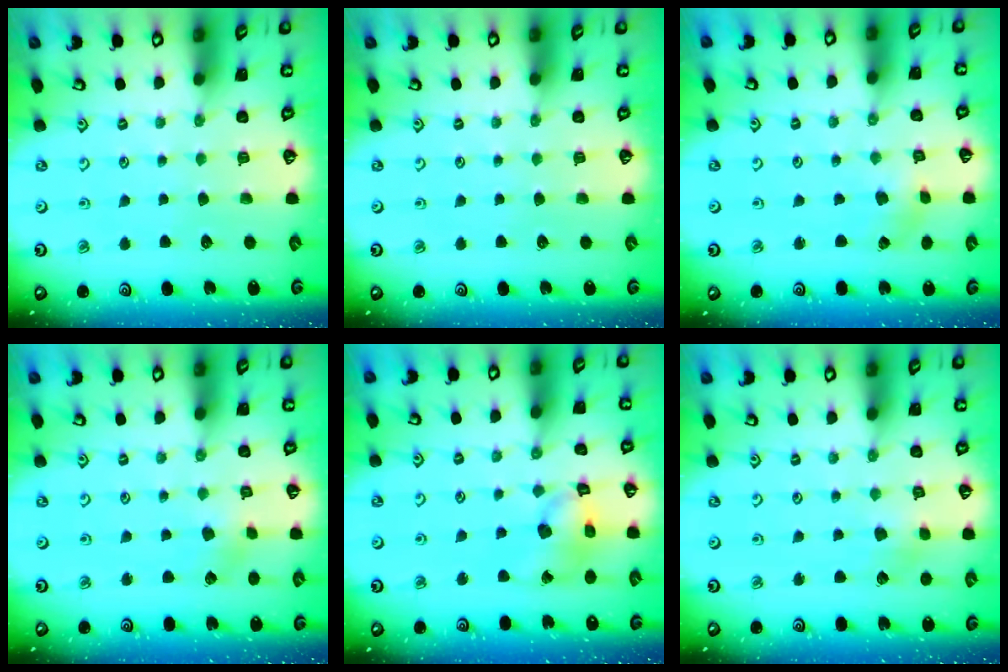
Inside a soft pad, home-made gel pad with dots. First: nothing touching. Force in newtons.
{"total": 0.0}
{"total": 1.2, "press": 1.2, "slide": 0.2}
{"total": 2.3, "press": 2.1, "slide": 0.7}
{"total": 11.8, "press": 11.7, "slide": 1.5}
{"total": 2.4, "press": 2.3, "slide": 0.6}